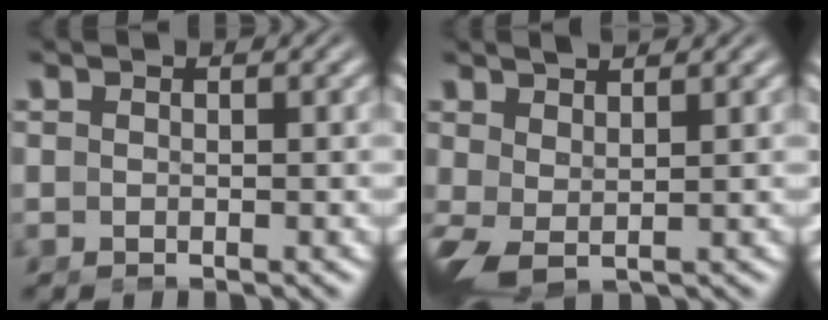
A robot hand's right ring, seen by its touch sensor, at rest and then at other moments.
{"total": 2.9, "force": [0.2, 1.7, 2.4], "torque": [-0.060, -0.003, 0.010]}